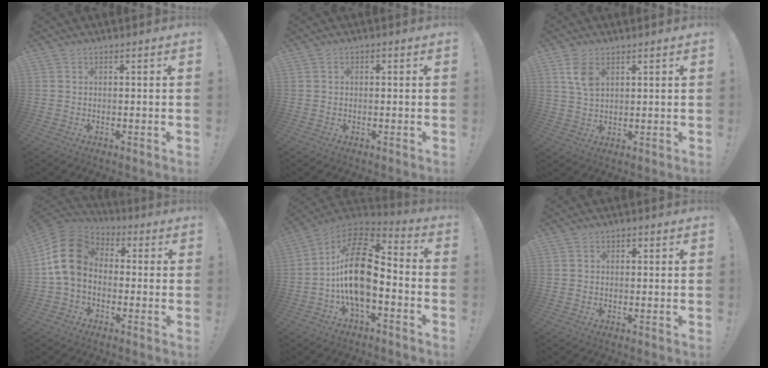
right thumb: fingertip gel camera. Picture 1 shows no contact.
{"total": 0.9, "force": [-0.3, 0.8, 0.3], "torque": [-0.008, 0.004, -0.005]}
{"total": 6.3, "force": [2.9, 3.6, 4.2], "torque": [-0.074, -0.006, 0.056]}
{"total": 15.5, "force": [1.0, 11.1, 10.9], "torque": [-0.182, 0.017, 0.023]}
{"total": 20.7, "force": [-1.5, 10.9, 17.5], "torque": [-0.327, 0.020, -0.021]}
{"total": 1.2, "force": [-0.1, 1.1, 0.5], "torque": [-0.004, 0.003, -0.004]}